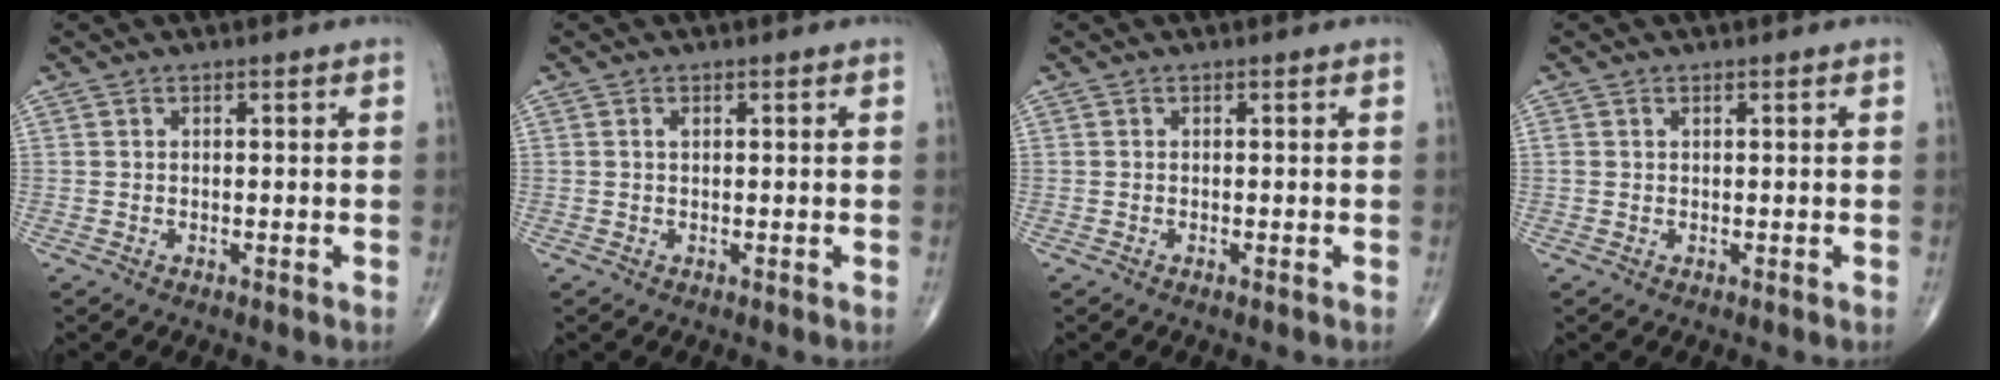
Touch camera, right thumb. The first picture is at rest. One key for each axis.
{"total": 0.6, "fx": 0.2, "fy": 0.3, "fz": 0.5, "tx": -0.013, "ty": 0.003, "tz": 0.003}
{"total": 0.0}
{"total": 0.5, "fx": 0.2, "fy": 0.4, "fz": 0.3, "tx": -0.006, "ty": 0.004, "tz": 0.004}